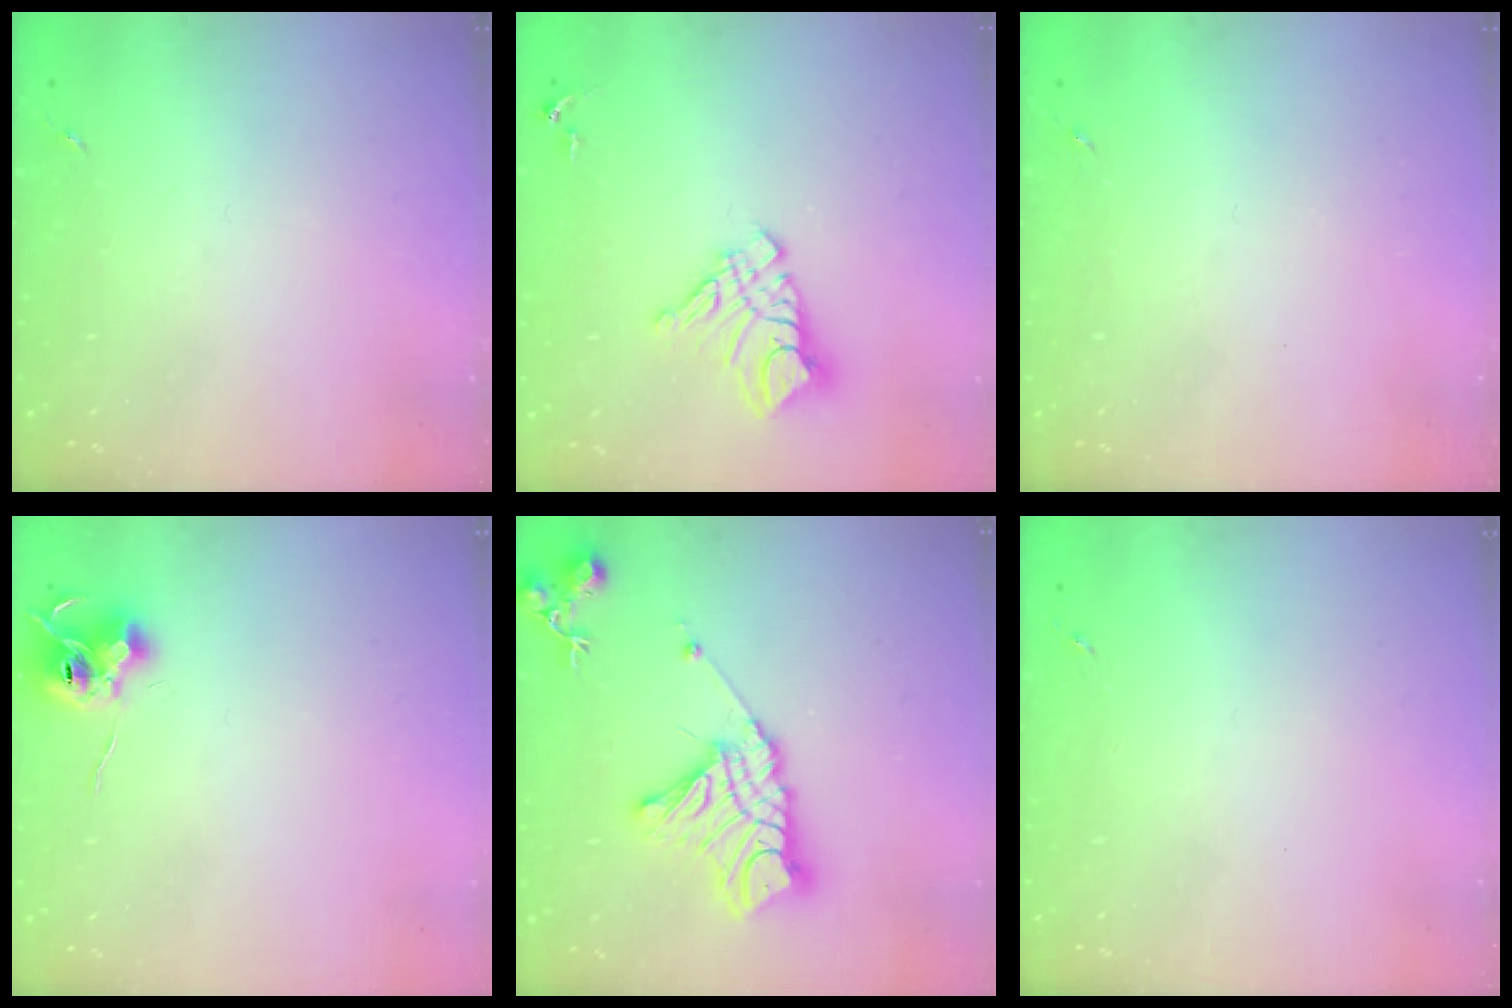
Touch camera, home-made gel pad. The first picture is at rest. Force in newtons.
{"total": 12.1, "press": 12.0, "slide": 1.1}
{"total": 0.0}
{"total": 8.7, "press": 8.7, "slide": 0.4}
{"total": 17.0, "press": 16.9, "slide": 1.3}
{"total": 0.0}